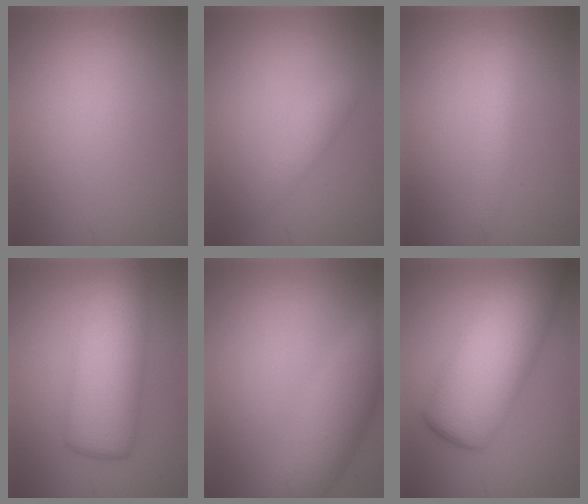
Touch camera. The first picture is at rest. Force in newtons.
{"total": 2.3, "press": 2.3, "slide": 0.1}
{"total": 1.9, "press": 1.9, "slide": 0.0}
{"total": 8.4, "press": 8.3, "slide": 0.3}
{"total": 6.3, "press": 6.3, "slide": 0.0}
{"total": 10.9, "press": 10.9, "slide": 0.1}